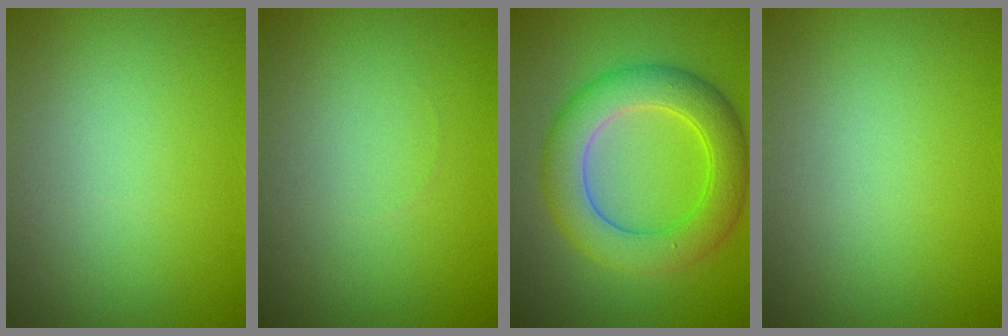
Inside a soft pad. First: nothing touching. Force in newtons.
{"total": 0.0}
{"total": 6.6, "press": 6.6, "slide": 0.4}
{"total": 0.0}